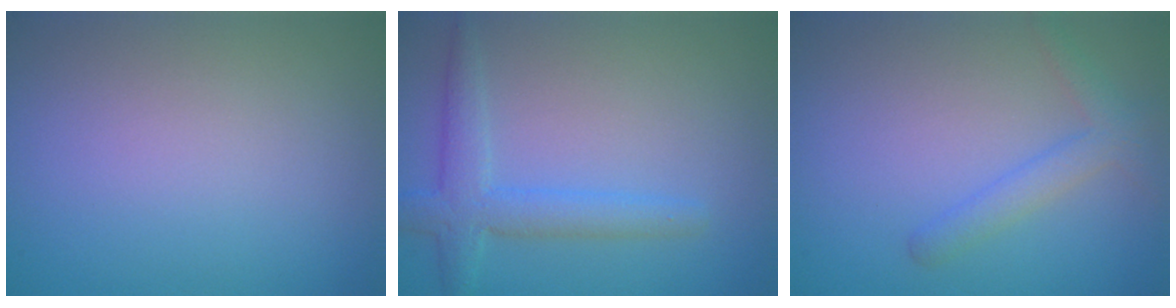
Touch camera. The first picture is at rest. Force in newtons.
{"total": 3.5, "press": 3.5, "slide": 0.2}
{"total": 2.3, "press": 2.3, "slide": 0.1}